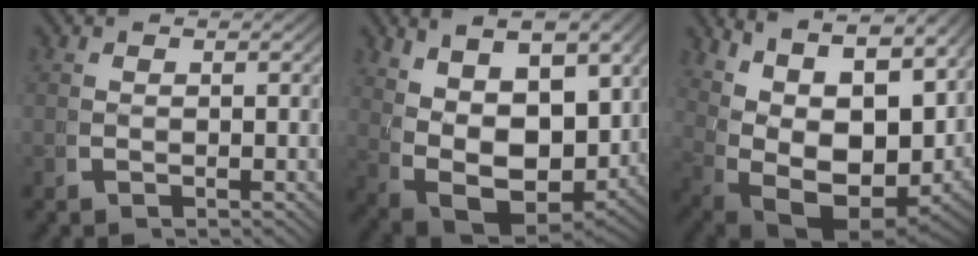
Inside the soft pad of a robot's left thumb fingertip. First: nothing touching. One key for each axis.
{"total": 13.1, "fx": -0.2, "fy": 9.0, "fz": 9.5, "tx": -0.199, "ty": -0.058, "tz": 0.020}
{"total": 15.8, "fx": 0.9, "fy": 10.5, "fz": 11.8, "tx": -0.213, "ty": -0.043, "tz": 0.034}